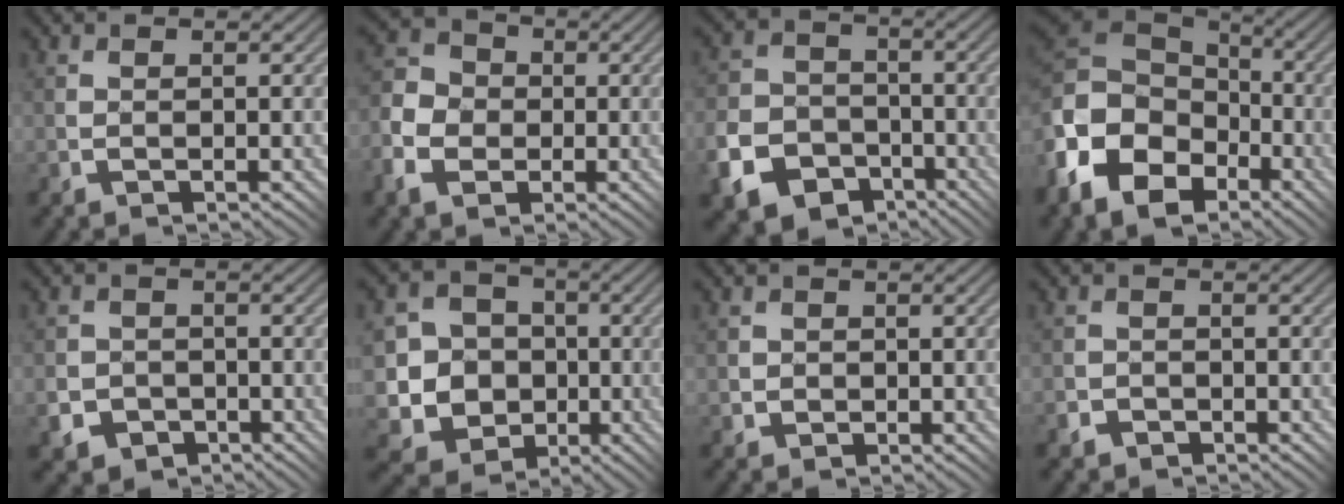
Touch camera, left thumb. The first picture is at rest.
{"total": 6.9, "force": [-2.2, 5.5, 3.5], "torque": [-0.101, -0.015, -0.054]}
{"total": 9.8, "force": [-5.0, 7.2, 4.3], "torque": [-0.123, -0.032, -0.096]}
{"total": 15.8, "force": [-5.4, 11.0, 9.9], "torque": [-0.248, -0.015, -0.106]}
{"total": 4.6, "force": [-2.0, 4.0, 0.9], "torque": [-0.021, -0.009, -0.045]}
{"total": 10.1, "force": [-1.3, 9.2, 3.8], "torque": [-0.106, -0.017, -0.046]}
{"total": 2.0, "force": [0.2, 1.9, 0.0], "torque": [0.005, 0.010, -0.007]}
{"total": 2.4, "force": [-1.5, 1.8, 0.2], "torque": [0.010, 0.005, -0.031]}